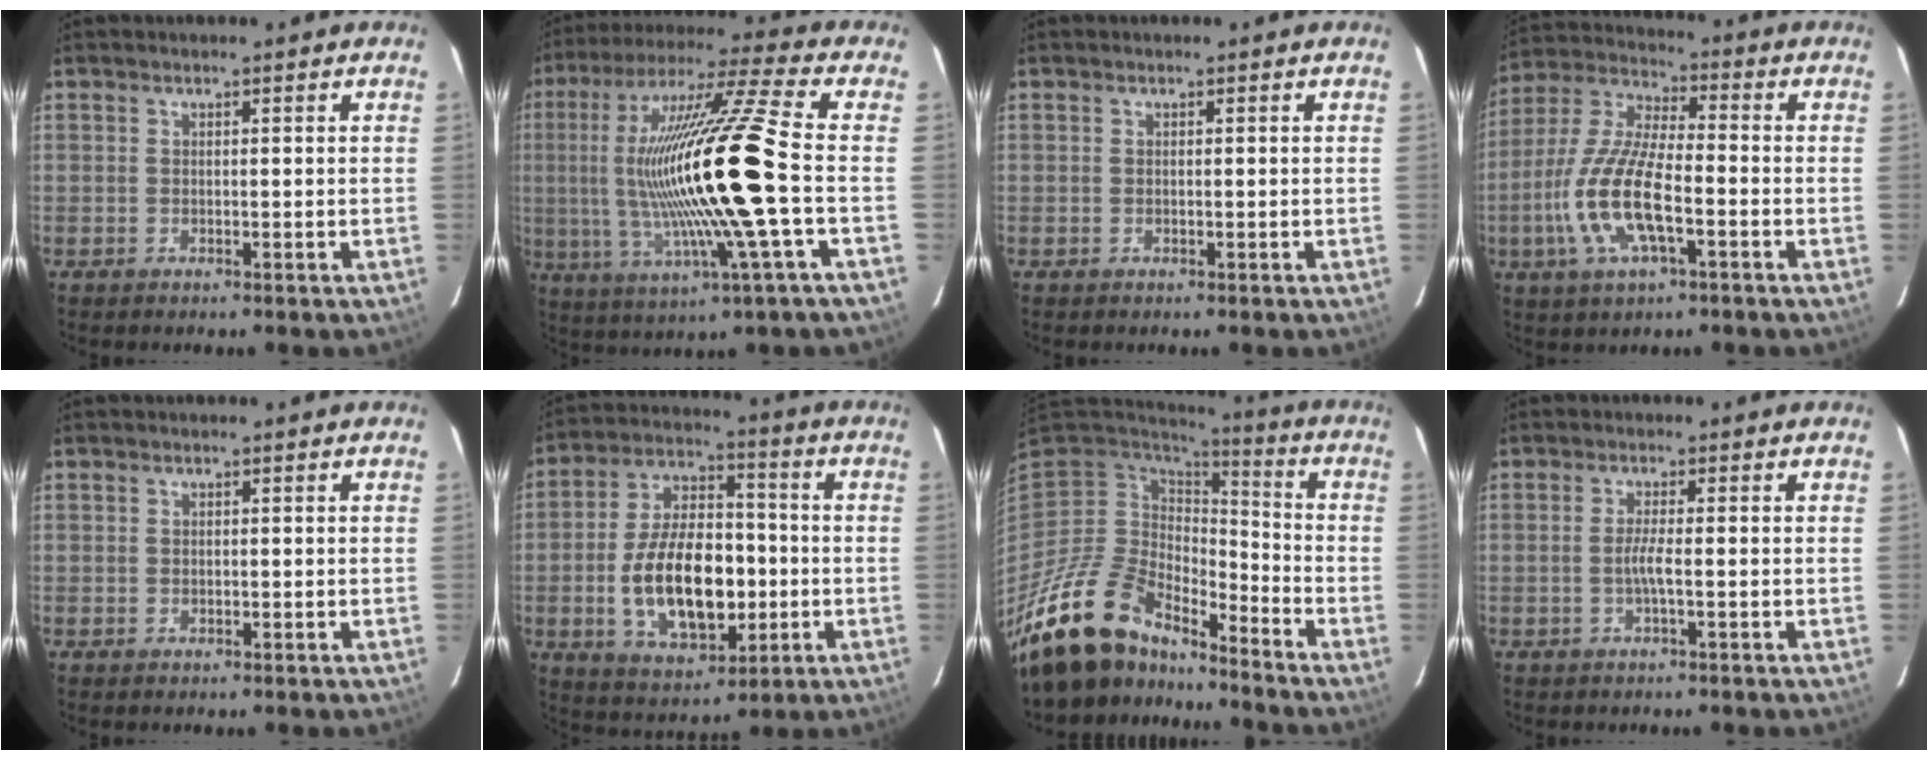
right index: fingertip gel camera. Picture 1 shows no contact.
{"total": 22.3, "force": [-0.8, 0.8, 22.3], "torque": [-0.413, -0.007, -0.010]}
{"total": 0.0}
{"total": 15.0, "force": [-4.8, 4.8, 13.4], "torque": [-0.286, -0.006, -0.093]}
{"total": 0.6, "force": [0.1, 0.6, 0.1], "torque": [0.003, 0.001, 0.002]}
{"total": 17.9, "force": [-3.2, 9.8, 14.7], "torque": [-0.284, 0.012, -0.039]}
{"total": 18.1, "force": [-15.4, 6.4, 7.1], "torque": [-0.154, -0.019, -0.280]}
{"total": 2.4, "force": [-0.6, -0.4, 2.3], "torque": [-0.043, -0.002, -0.014]}